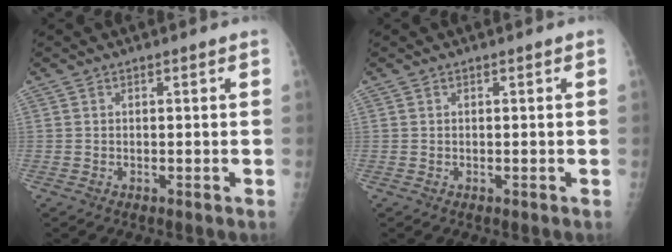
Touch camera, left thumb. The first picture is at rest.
{"total": 0.0}